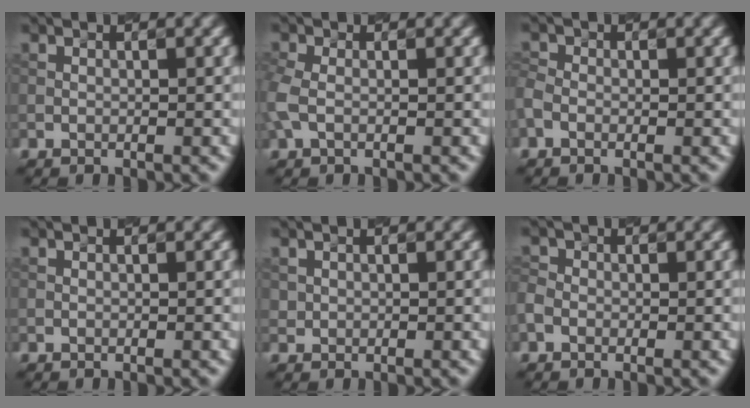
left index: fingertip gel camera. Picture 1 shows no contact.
{"total": 2.5, "force": [-0.2, 1.6, 1.9], "torque": [-0.060, 0.003, -0.011]}
{"total": 1.4, "force": [-0.6, 1.1, 0.7], "torque": [-0.022, 0.002, -0.020]}
{"total": 0.0}
{"total": 0.7, "force": [0.3, 0.7, -0.1], "torque": [0.003, 0.001, 0.005]}
{"total": 1.3, "force": [-0.5, 1.1, 0.4], "torque": [-0.009, 0.004, -0.017]}